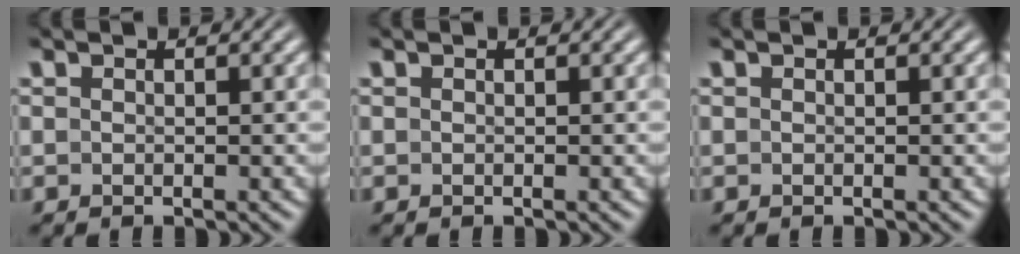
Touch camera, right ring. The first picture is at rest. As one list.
[{"total": 0.0}, {"total": 0.0}]